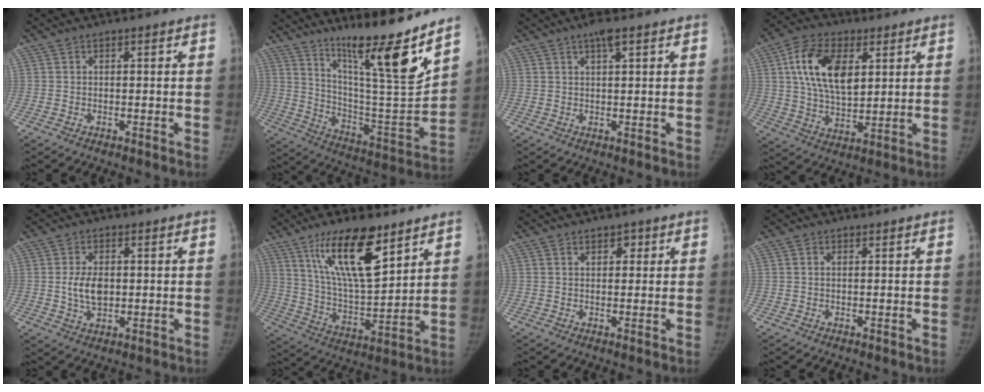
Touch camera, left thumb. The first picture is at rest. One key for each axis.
{"total": 21.3, "fx": 15.2, "fy": 1.3, "fz": 14.8, "tx": -0.198, "ty": -0.093, "tz": 0.265}
{"total": 2.7, "fx": 1.6, "fy": 0.5, "fz": 2.1, "tx": -0.037, "ty": 0.001, "tz": 0.027}
{"total": 14.4, "fx": 4.5, "fy": 8.3, "fz": 10.9, "tx": -0.179, "ty": -0.011, "tz": 0.080}
{"total": 5.7, "fx": 0.2, "fy": 3.5, "fz": 4.5, "tx": -0.077, "ty": -0.005, "tz": 0.009}
{"total": 17.7, "fx": 10.4, "fy": 5.8, "fz": 13.1, "tx": -0.199, "ty": -0.056, "tz": 0.196}
{"total": 2.1, "fx": 1.1, "fy": 1.3, "fz": 1.2, "tx": 0.003, "ty": -0.005, "tz": 0.013}
{"total": 0.6, "fx": 0.0, "fy": 0.4, "fz": 0.4, "tx": -0.006, "ty": 0.004, "tz": -0.001}